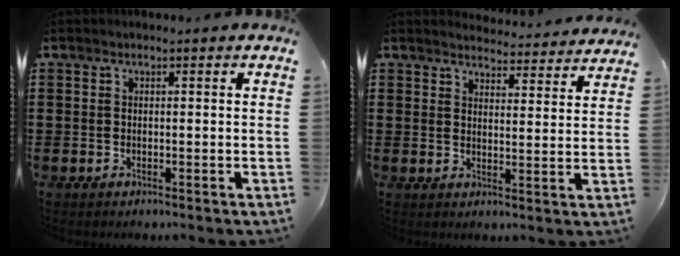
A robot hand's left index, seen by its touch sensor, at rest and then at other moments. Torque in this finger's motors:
{"motor_torque": [1.55, -0.59, 0.04, -0.02]}